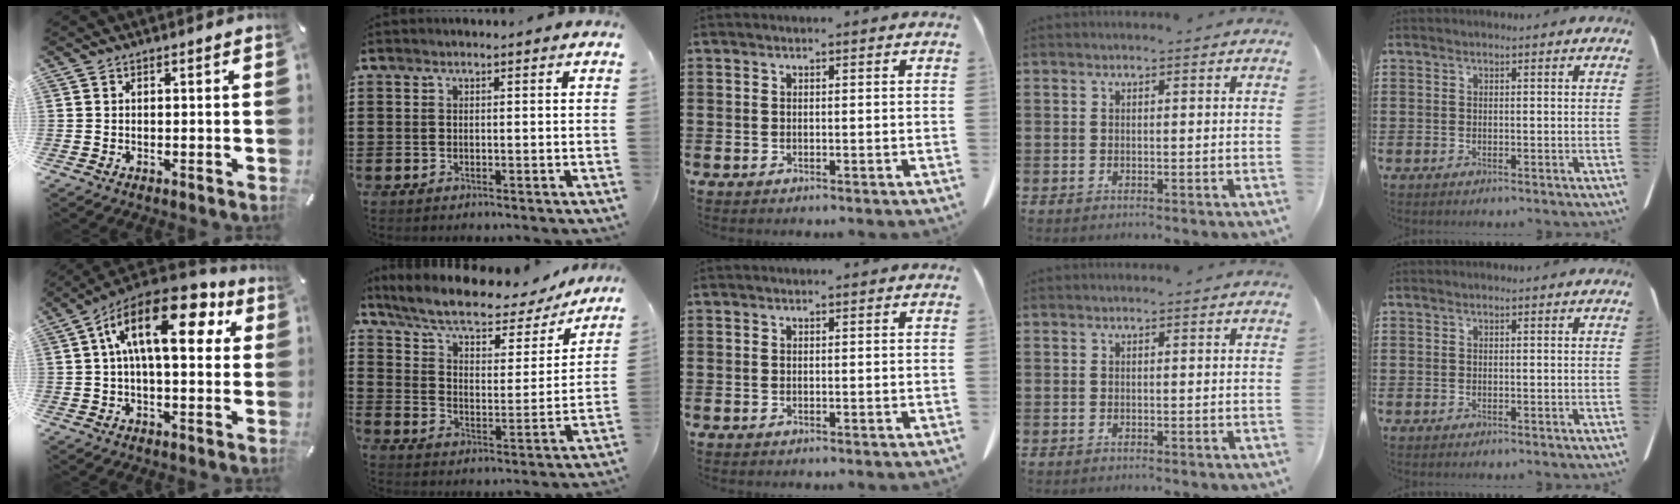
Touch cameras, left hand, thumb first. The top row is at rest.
{"thumb": {"total": 18.5, "force": [6.3, 8.8, 15.0], "torque": [-0.266, -0.031, 0.096]}, "index": {"total": 7.7, "force": [6.4, 1.9, 3.9], "torque": [-0.103, -0.031, 0.106]}}